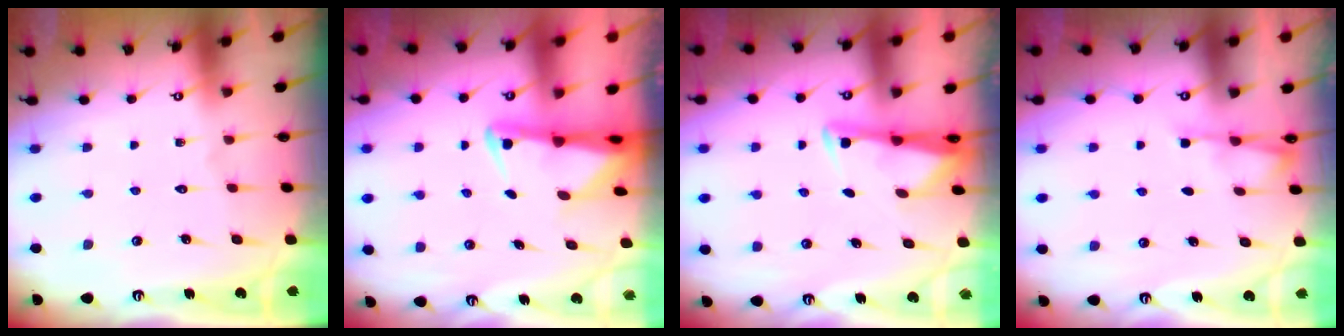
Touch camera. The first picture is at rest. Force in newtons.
{"total": 2.6, "press": 2.5, "slide": 0.5}
{"total": 2.9, "press": 2.9, "slide": 0.1}
{"total": 2.6, "press": 2.6, "slide": 0.5}